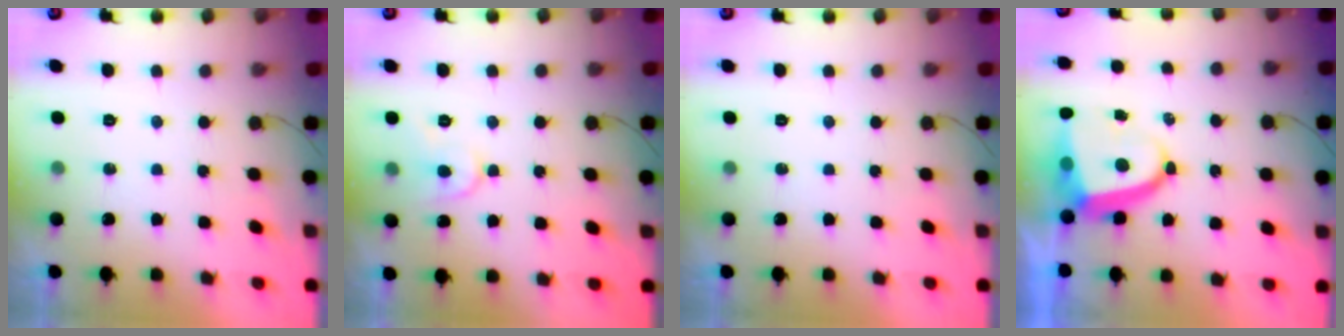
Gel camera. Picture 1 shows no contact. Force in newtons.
{"total": 6.4, "press": 6.4, "slide": 0.8}
{"total": 0.0}
{"total": 7.4, "press": 7.4, "slide": 0.9}